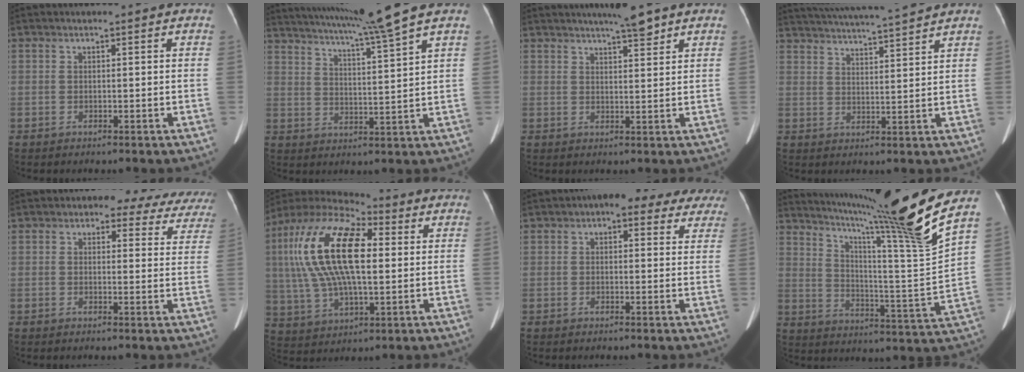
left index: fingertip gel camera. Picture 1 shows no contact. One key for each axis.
{"total": 11.9, "fx": 10.0, "fy": -2.9, "fz": 5.7, "tx": -0.102, "ty": -0.023, "tz": 0.154}
{"total": 4.5, "fx": 3.7, "fy": 0.1, "fz": 2.6, "tx": -0.040, "ty": 0.012, "tz": 0.056}
{"total": 12.7, "fx": 11.8, "fy": -0.8, "fz": 4.8, "tx": -0.095, "ty": 0.007, "tz": 0.174}
{"total": 12.9, "fx": 10.7, "fy": 5.6, "fz": 4.5, "tx": -0.019, "ty": 0.007, "tz": 0.090}
{"total": 19.3, "fx": 3.0, "fy": 7.2, "fz": 17.7, "tx": -0.380, "ty": 0.028, "tz": 0.048}
{"total": 10.6, "fx": 7.7, "fy": 4.9, "fz": 5.3, "tx": -0.042, "ty": 0.028, "tz": 0.072}
{"total": 20.4, "fx": 15.8, "fy": -4.2, "fz": 12.2, "tx": -0.195, "ty": -0.068, "tz": 0.229}